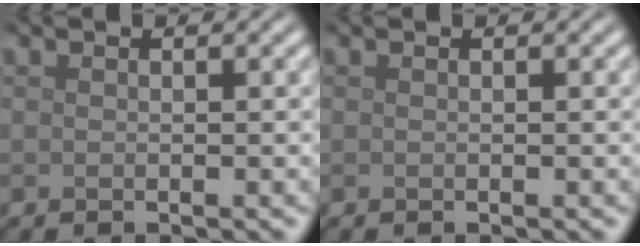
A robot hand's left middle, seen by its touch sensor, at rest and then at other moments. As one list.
[{"total": 0.0}]